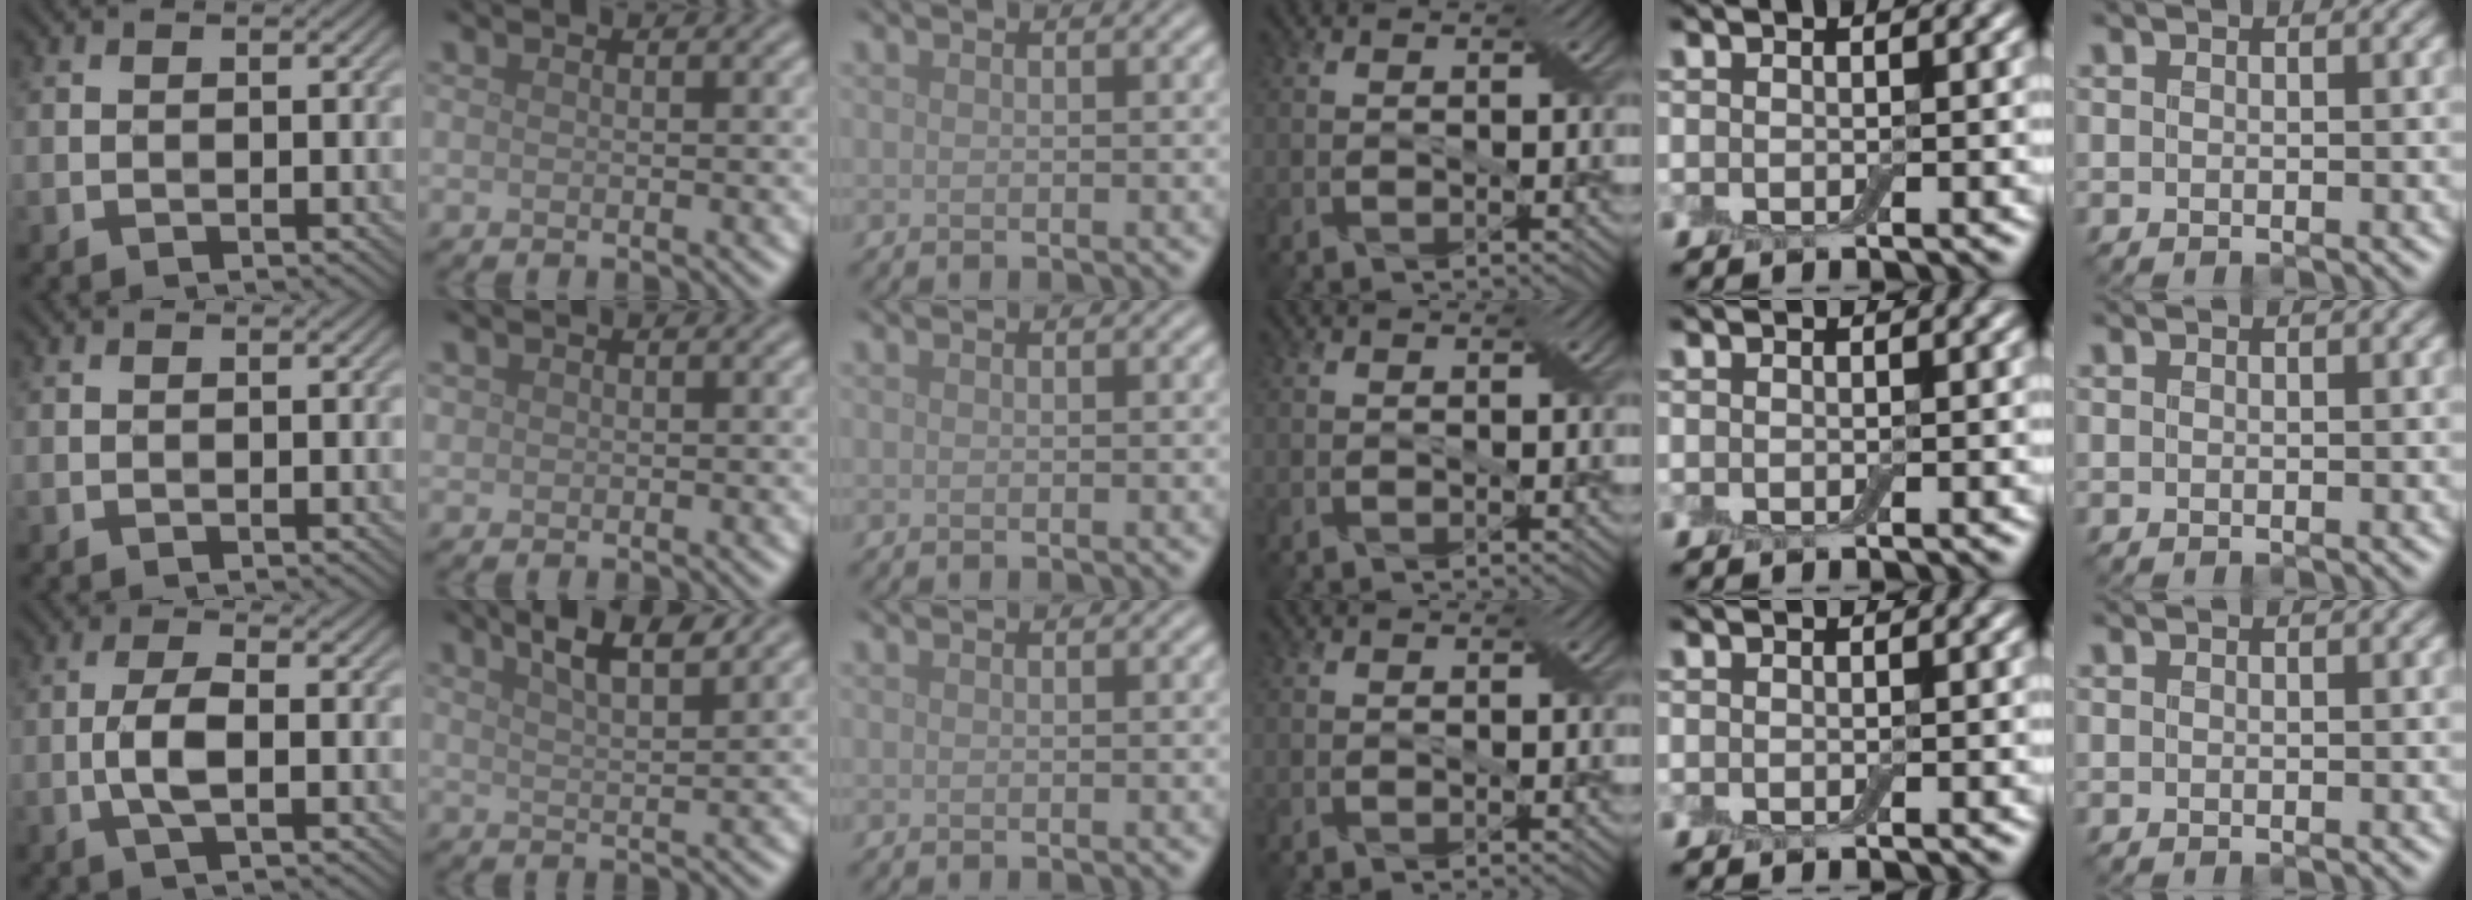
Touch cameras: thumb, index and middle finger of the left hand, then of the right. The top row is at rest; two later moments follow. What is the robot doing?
{"motion": "shake", "object": "box of matches"}